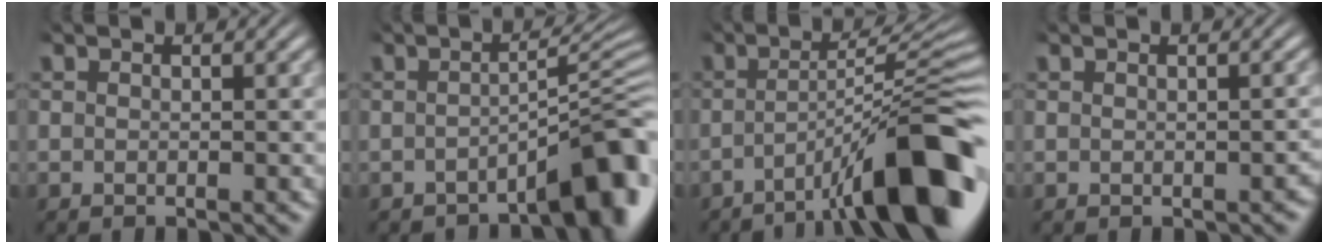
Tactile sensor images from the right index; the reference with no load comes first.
{"total": 6.8, "force": [-3.0, 1.6, 5.8], "torque": [-0.064, 0.006, -0.044]}
{"total": 9.2, "force": [-3.3, 2.1, 8.4], "torque": [-0.109, 0.006, -0.039]}
{"total": 0.6, "force": [-0.6, 0.1, 0.1], "torque": [-0.002, -0.001, -0.004]}